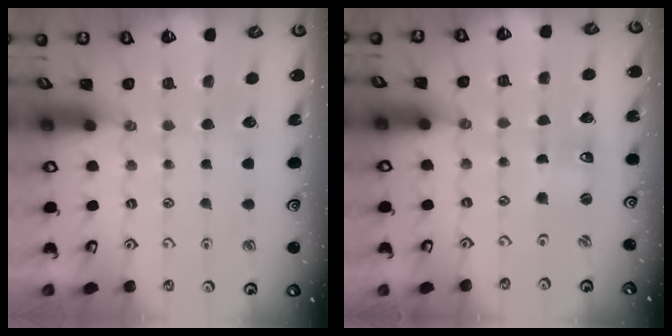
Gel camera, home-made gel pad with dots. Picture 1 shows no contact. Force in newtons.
{"total": 1.2, "press": 1.2, "slide": 0.1}